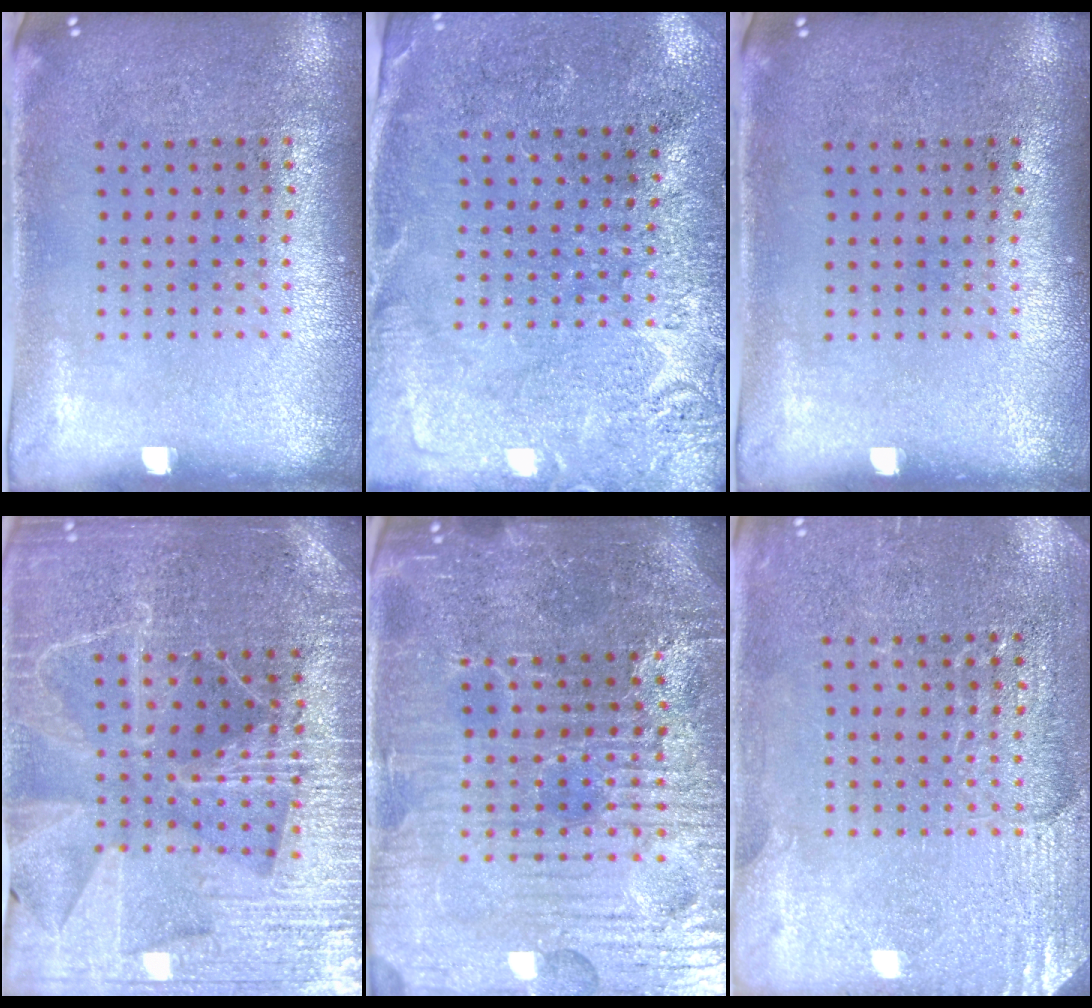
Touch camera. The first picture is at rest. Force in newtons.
{"total": 2.7, "press": 2.6, "slide": 0.5}
{"total": 0.0}
{"total": 4.4, "press": 4.2, "slide": 1.6}
{"total": 6.0, "press": 5.6, "slide": 2.2}
{"total": 2.9, "press": 2.9, "slide": 0.5}